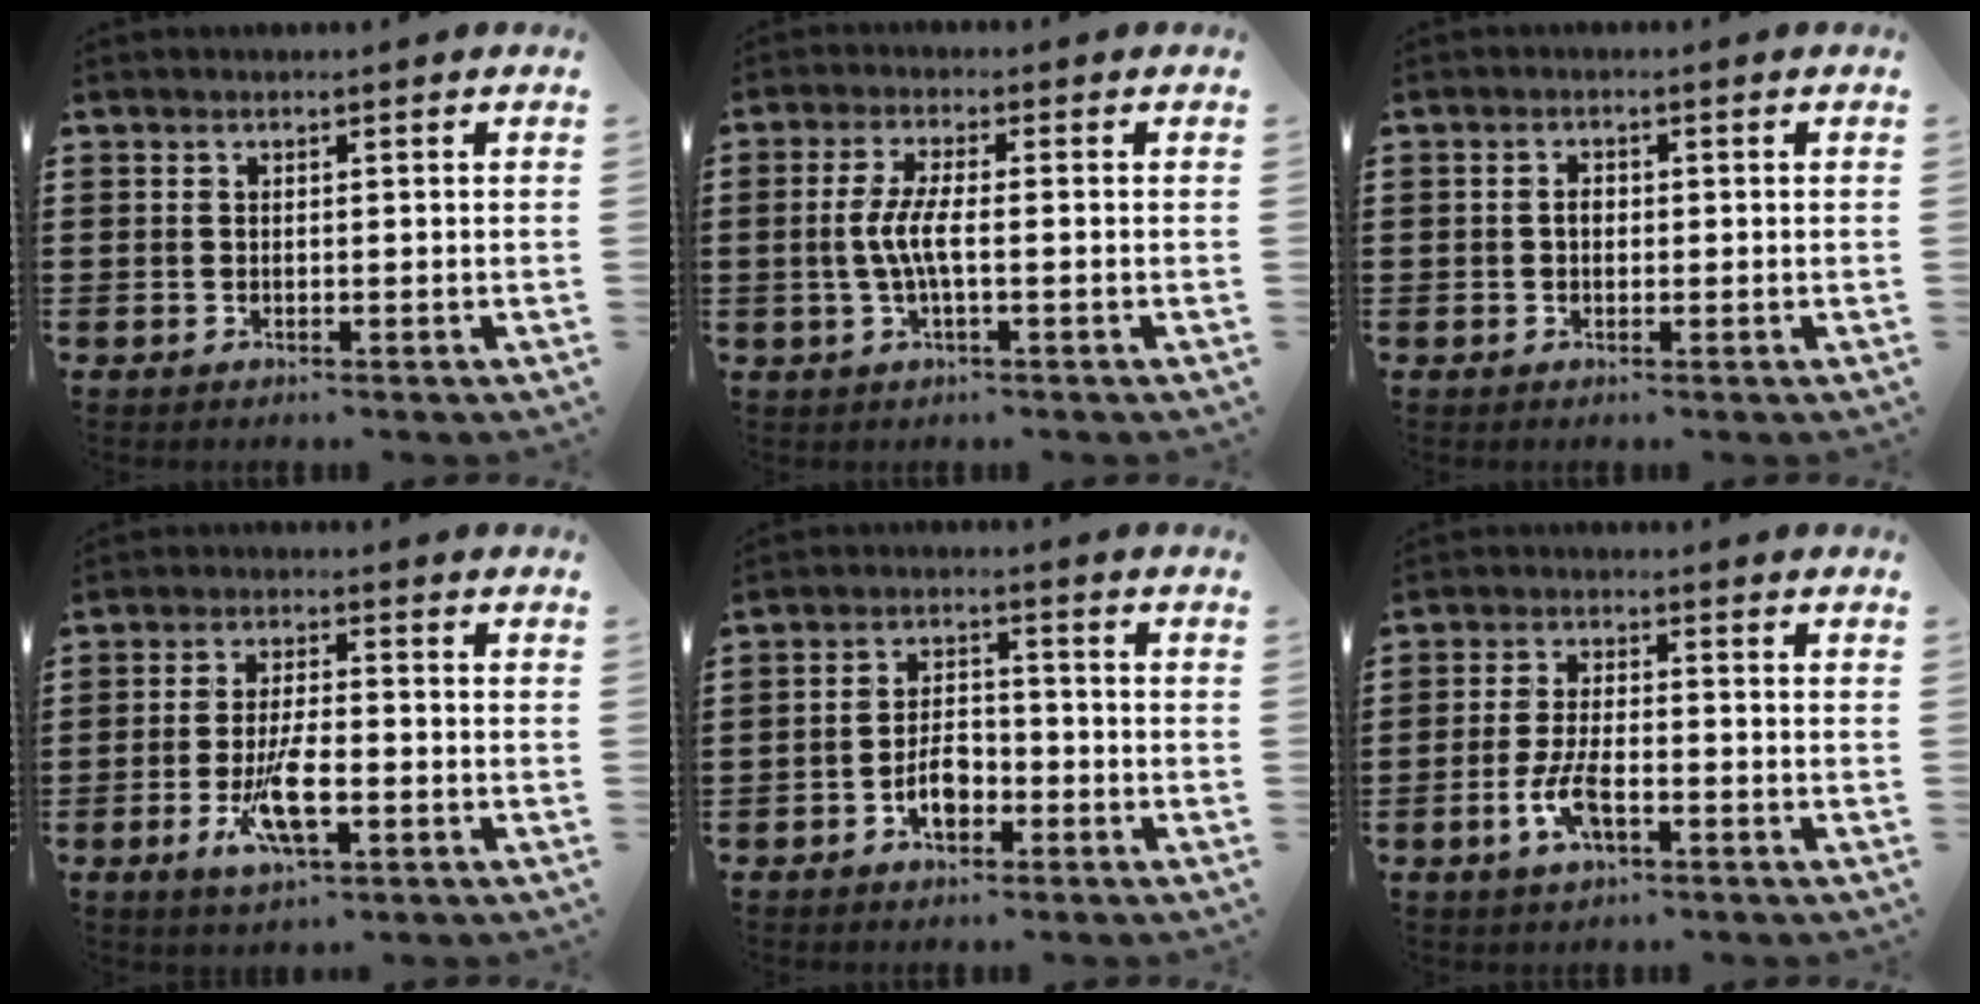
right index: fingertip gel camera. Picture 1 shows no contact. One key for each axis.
{"total": 4.6, "fx": -0.8, "fy": 0.5, "fz": 4.5, "tx": -0.108, "ty": -0.009, "tz": -0.025}
{"total": 1.3, "fx": -0.1, "fy": 0.6, "fz": 1.2, "tx": -0.021, "ty": 0.004, "tz": -0.002}
{"total": 7.8, "fx": -2.8, "fy": 2.4, "fz": 6.8, "tx": -0.142, "ty": -0.014, "tz": -0.050}
{"total": 4.8, "fx": -2.3, "fy": 2.6, "fz": 3.3, "tx": -0.062, "ty": 0.005, "tz": -0.043}
{"total": 5.6, "fx": -2.2, "fy": 2.2, "fz": 4.6, "tx": -0.102, "ty": -0.002, "tz": -0.045}